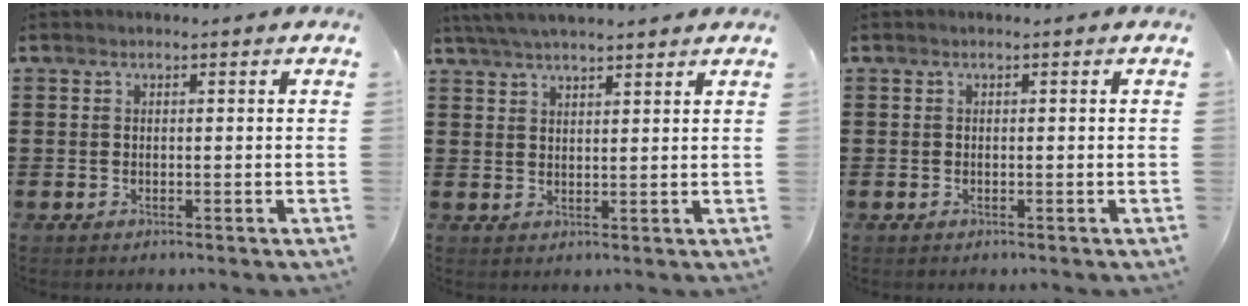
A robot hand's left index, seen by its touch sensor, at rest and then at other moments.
{"total": 4.1, "force": [3.8, 0.1, 1.5], "torque": [-0.040, -0.003, 0.070]}
{"total": 0.0}